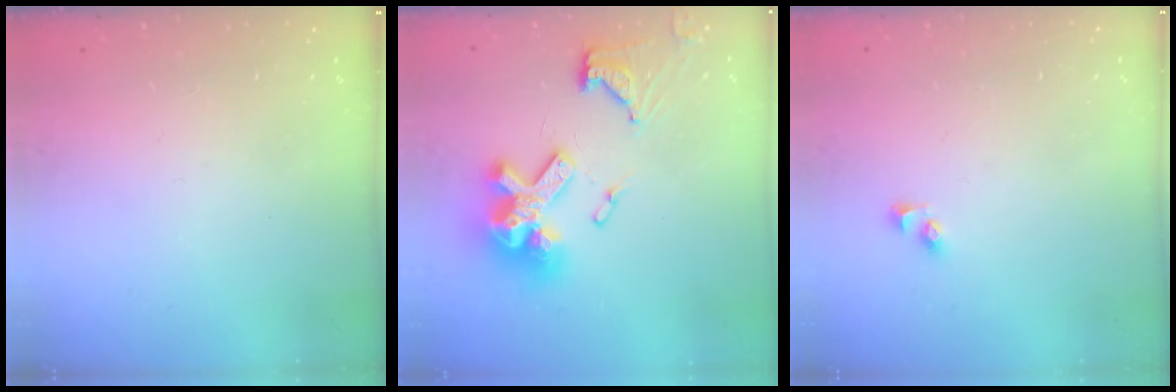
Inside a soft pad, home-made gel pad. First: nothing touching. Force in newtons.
{"total": 20.2, "press": 20.1, "slide": 2.1}
{"total": 2.3, "press": 2.3, "slide": 0.2}